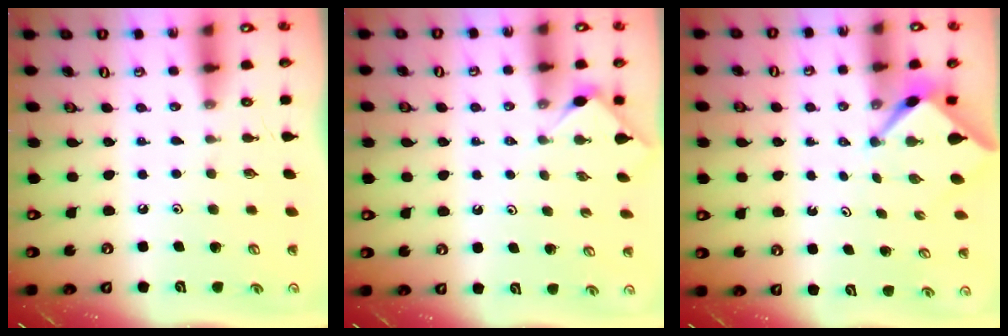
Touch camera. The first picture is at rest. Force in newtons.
{"total": 2.7, "press": 2.6, "slide": 0.4}
{"total": 2.7, "press": 2.7, "slide": 0.2}